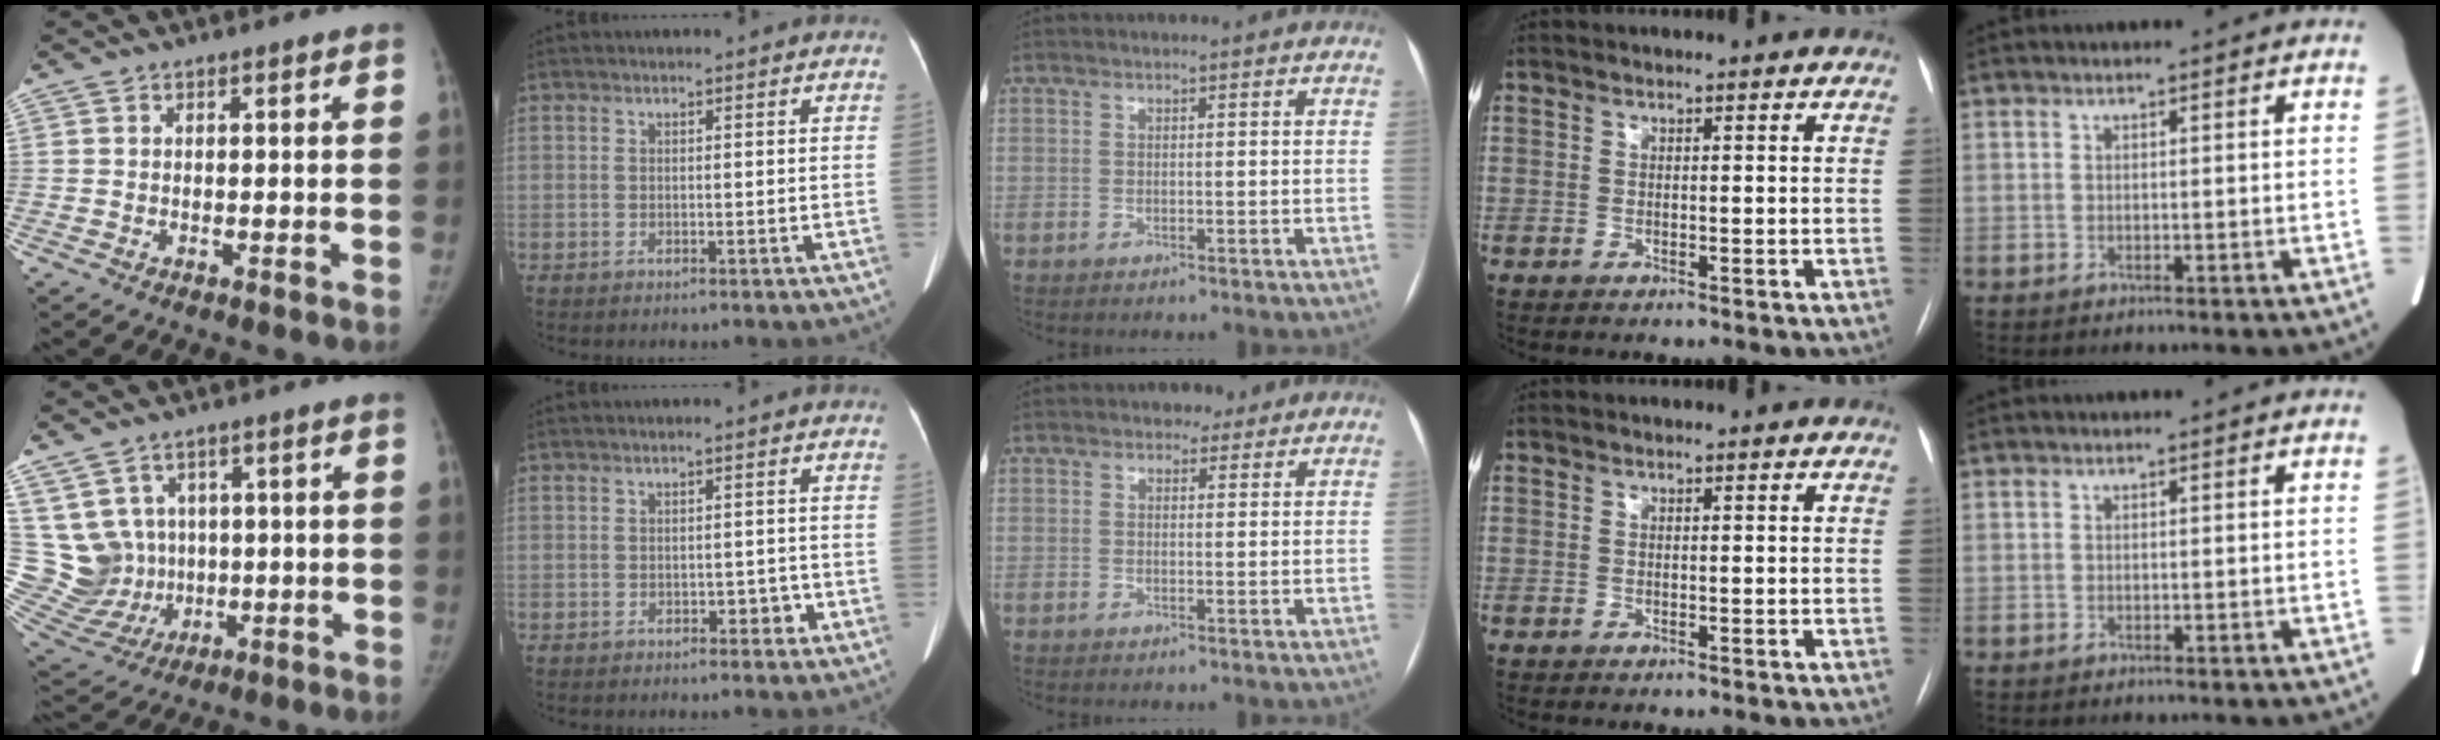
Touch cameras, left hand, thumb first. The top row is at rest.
{"thumb": {"total": 12.9, "force": [2.6, 11.8, 4.4], "torque": [-0.063, 0.014, 0.085]}, "index": {"total": 1.8, "force": [-1.0, 1.1, 1.0], "torque": [-0.011, -0.001, -0.013]}, "middle": {"total": 2.4, "force": [1.7, 1.5, 0.7], "torque": [-0.005, 0.005, 0.021]}}